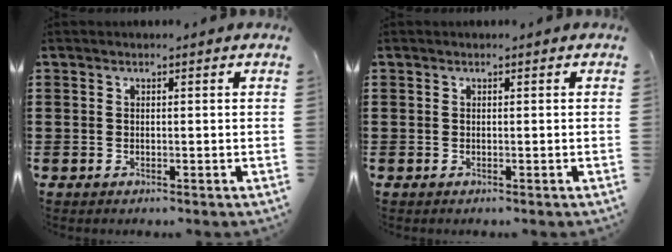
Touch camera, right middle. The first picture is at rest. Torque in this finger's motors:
{"motor_torque": [-0.06, 0.06, 0.02, -0.01]}